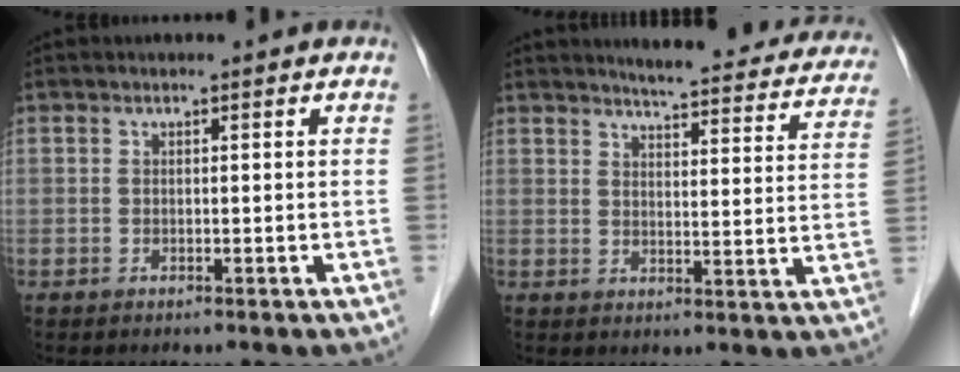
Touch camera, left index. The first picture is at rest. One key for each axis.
{"total": 19.9, "fx": 18.3, "fy": 3.4, "fz": 7.2, "tx": -0.073, "ty": -0.040, "tz": 0.202}